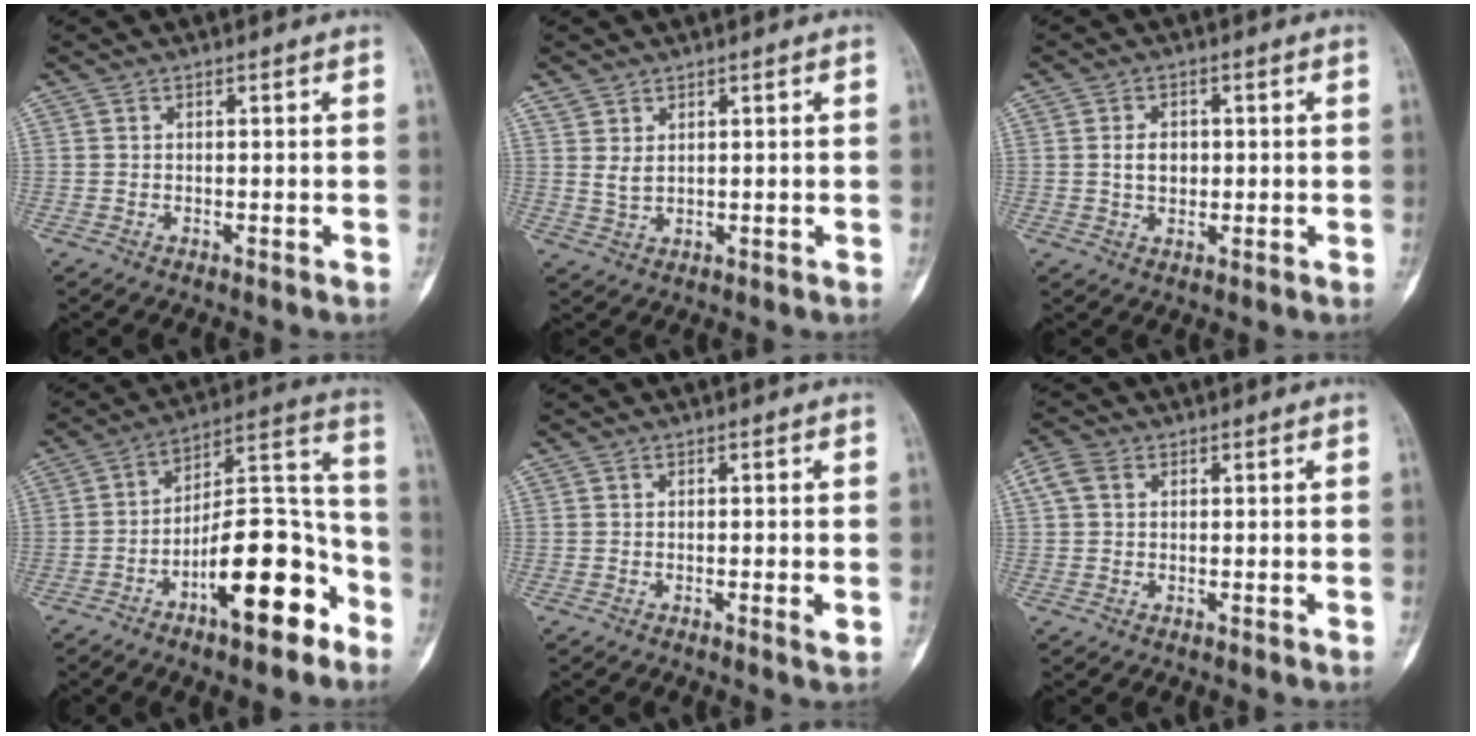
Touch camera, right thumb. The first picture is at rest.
{"total": 2.3, "force": [1.3, 1.4, 1.4], "torque": [-0.024, -0.010, 0.033]}
{"total": 3.9, "force": [0.2, 2.9, 2.7], "torque": [-0.035, 0.003, 0.005]}
{"total": 19.1, "force": [-9.4, 7.2, 15.1], "torque": [-0.216, 0.082, -0.147]}
{"total": 1.6, "force": [-0.3, 0.2, 1.6], "torque": [-0.030, -0.006, -0.007]}
{"total": 3.4, "force": [1.0, 2.6, 2.0], "torque": [-0.046, 0.013, 0.020]}